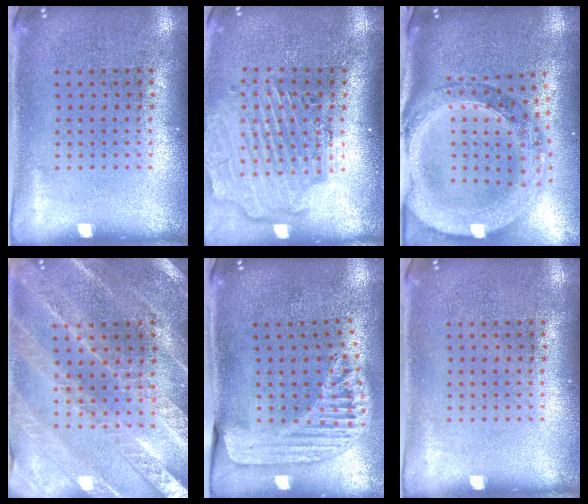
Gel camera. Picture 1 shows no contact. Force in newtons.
{"total": 2.8, "press": 2.3, "slide": 1.6}
{"total": 2.6, "press": 2.3, "slide": 1.3}
{"total": 2.4, "press": 2.4, "slide": 0.4}
{"total": 1.6, "press": 1.5, "slide": 0.4}
{"total": 0.0}